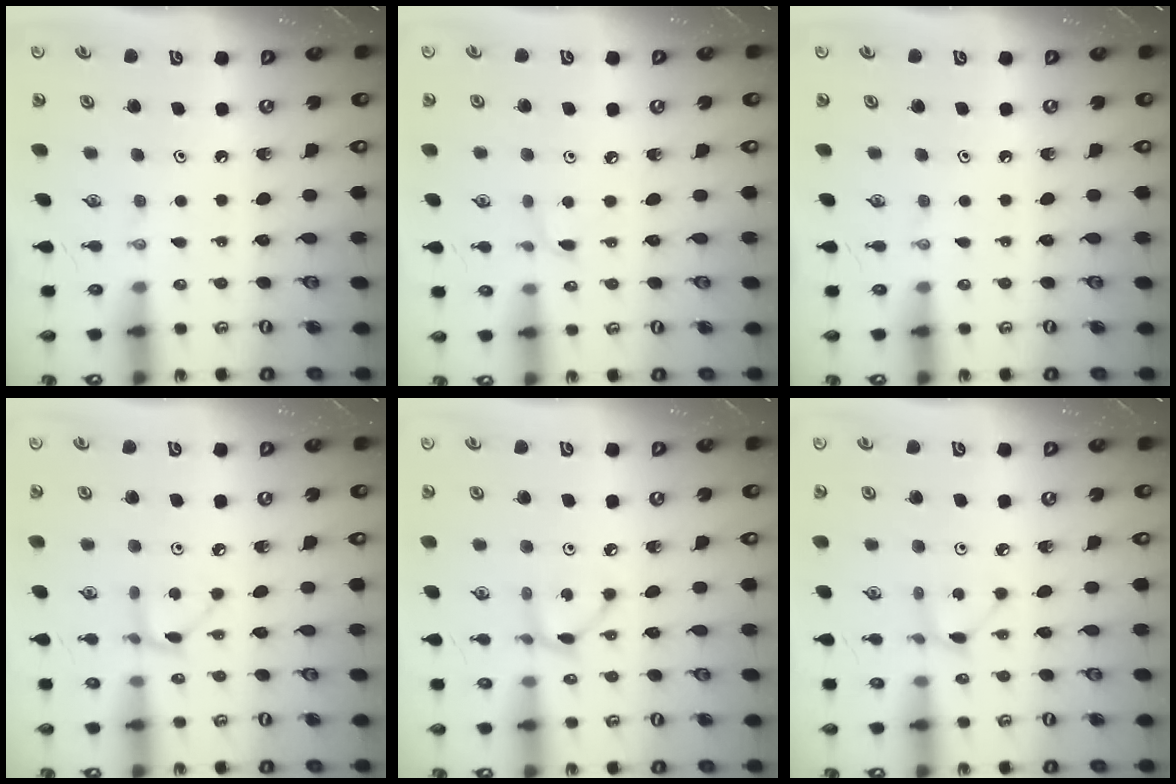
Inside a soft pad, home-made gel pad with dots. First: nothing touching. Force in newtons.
{"total": 2.8, "press": 2.8, "slide": 0.4}
{"total": 0.0}
{"total": 4.8, "press": 4.7, "slide": 0.5}
{"total": 4.8, "press": 4.7, "slide": 0.2}
{"total": 2.2, "press": 2.2, "slide": 0.3}